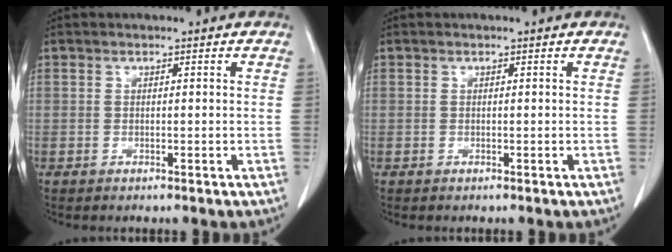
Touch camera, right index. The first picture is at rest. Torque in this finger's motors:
{"motor_torque": [0.03, -0.03, 0.00, 0.00]}